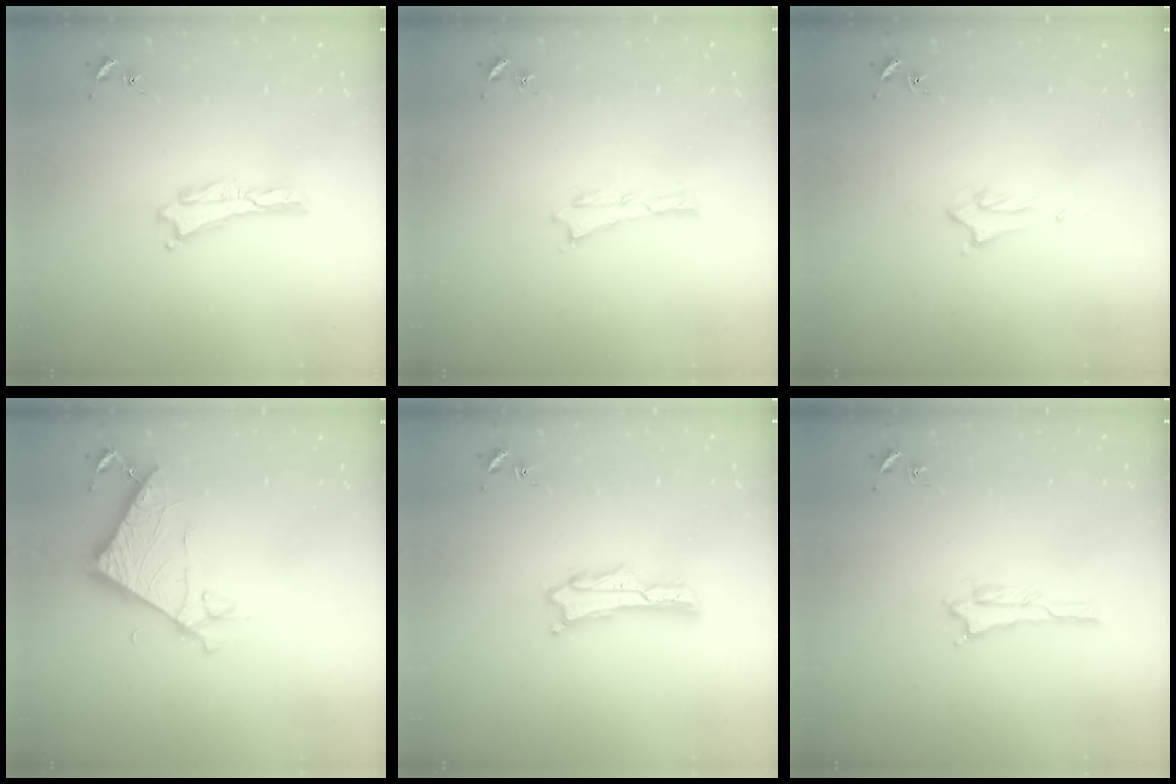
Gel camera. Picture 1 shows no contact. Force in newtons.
{"total": 0.0}
{"total": 1.9, "press": 1.9, "slide": 0.1}
{"total": 7.5, "press": 7.5, "slide": 0.5}
{"total": 1.4, "press": 1.4, "slide": 0.0}
{"total": 1.1, "press": 1.1, "slide": 0.1}